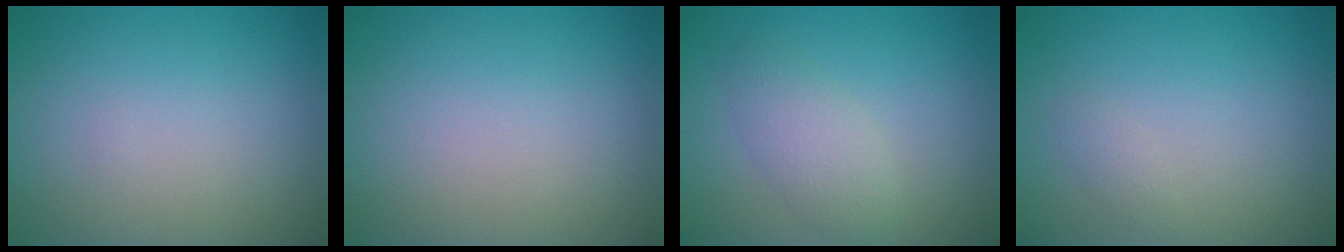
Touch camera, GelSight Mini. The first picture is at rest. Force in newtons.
{"total": 0.0}
{"total": 2.7, "press": 2.7, "slide": 0.1}
{"total": 0.7, "press": 0.7, "slide": 0.0}